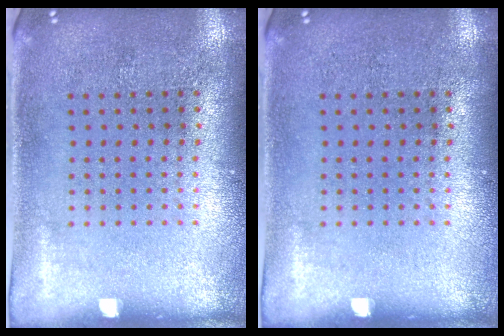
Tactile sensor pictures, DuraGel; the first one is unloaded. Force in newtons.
{"total": 0.0}